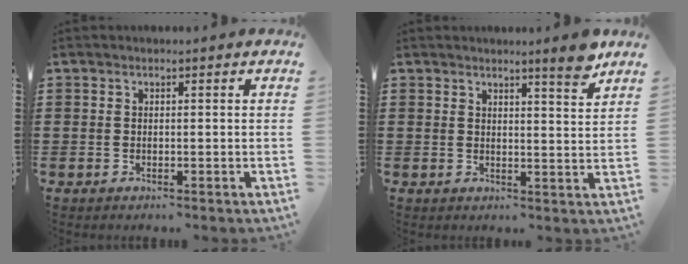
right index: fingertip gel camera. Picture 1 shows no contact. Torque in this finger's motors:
{"motor_torque": [0.14, -0.13, 0.05, 0.03]}